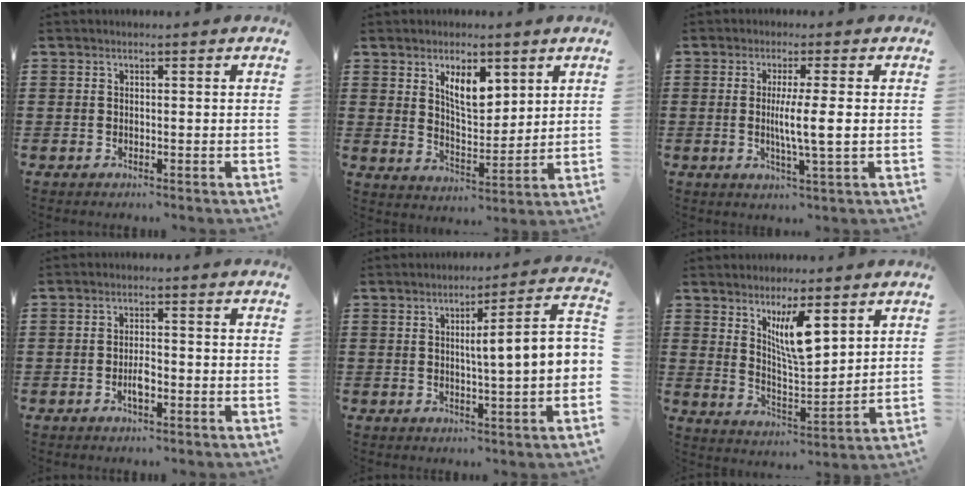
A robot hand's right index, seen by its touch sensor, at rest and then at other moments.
{"total": 6.6, "force": [3.6, 2.9, 4.8], "torque": [-0.088, -0.003, 0.060]}
{"total": 5.1, "force": [0.0, -0.1, 5.1], "torque": [-0.092, -0.008, -0.004]}
{"total": 2.6, "force": [-1.1, 0.8, 2.2], "torque": [-0.048, 0.000, -0.023]}
{"total": 7.2, "force": [0.5, 0.3, 7.2], "torque": [-0.117, -0.013, -0.002]}
{"total": 7.9, "force": [4.1, 2.2, 6.4], "torque": [-0.109, -0.015, 0.067]}